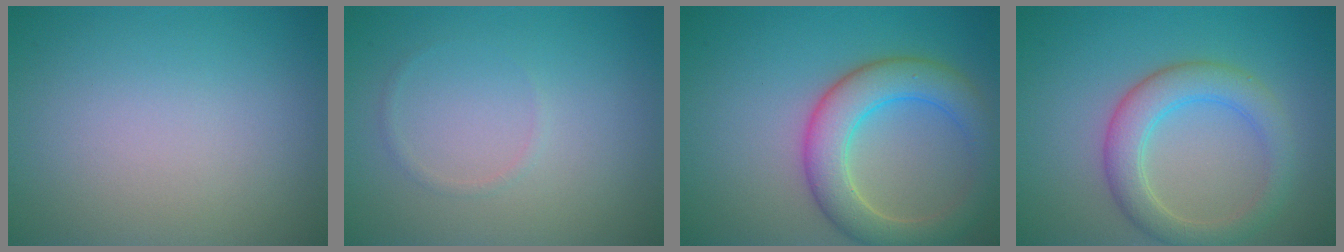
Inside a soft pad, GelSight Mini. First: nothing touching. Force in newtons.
{"total": 0.7, "press": 0.7, "slide": 0.0}
{"total": 6.0, "press": 6.0, "slide": 0.6}
{"total": 4.4, "press": 4.4, "slide": 0.2}